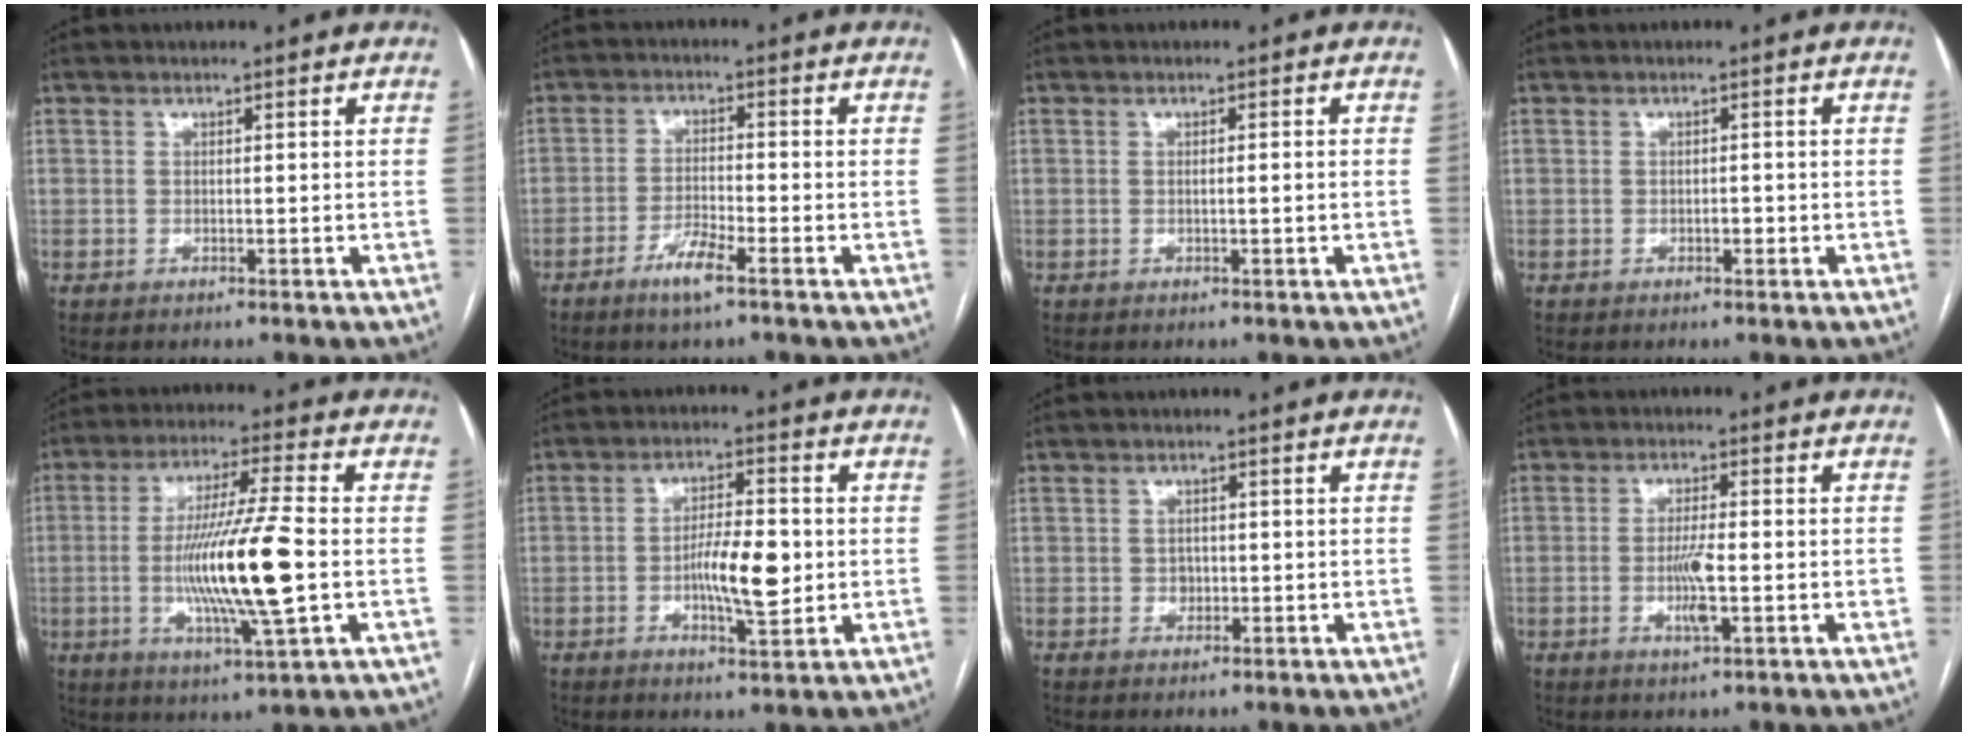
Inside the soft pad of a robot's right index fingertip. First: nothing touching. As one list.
[{"total": 4.7, "force": [-3.0, 0.3, 3.6], "torque": [-0.071, -0.005, -0.060]}, {"total": 1.1, "force": [-0.2, -0.2, 1.1], "torque": [-0.019, -0.001, -0.001]}, {"total": 1.0, "force": [-0.4, 0.5, 0.8], "torque": [-0.012, 0.002, -0.006]}, {"total": 14.8, "force": [-1.9, 0.2, 14.7], "torque": [-0.280, -0.011, -0.037]}, {"total": 8.0, "force": [-1.0, 1.9, 7.7], "torque": [-0.138, 0.001, -0.017]}, {"total": 1.4, "force": [-0.2, 1.2, 0.7], "torque": [-0.011, 0.003, 0.000]}, {"total": 5.0, "force": [-1.2, 0.7, 4.8], "torque": [-0.089, -0.006, -0.021]}]